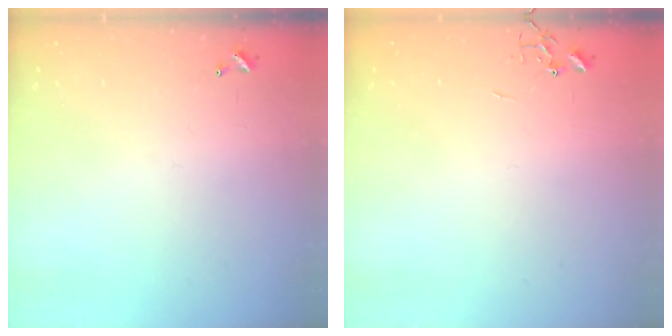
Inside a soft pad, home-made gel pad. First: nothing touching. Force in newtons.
{"total": 0.0}